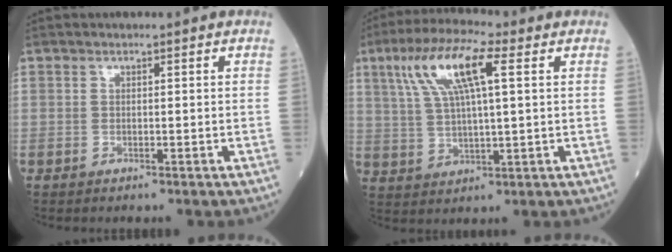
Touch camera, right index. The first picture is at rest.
{"total": 11.4, "force": [4.5, 2.2, 10.2], "torque": [-0.206, 0.025, 0.083]}